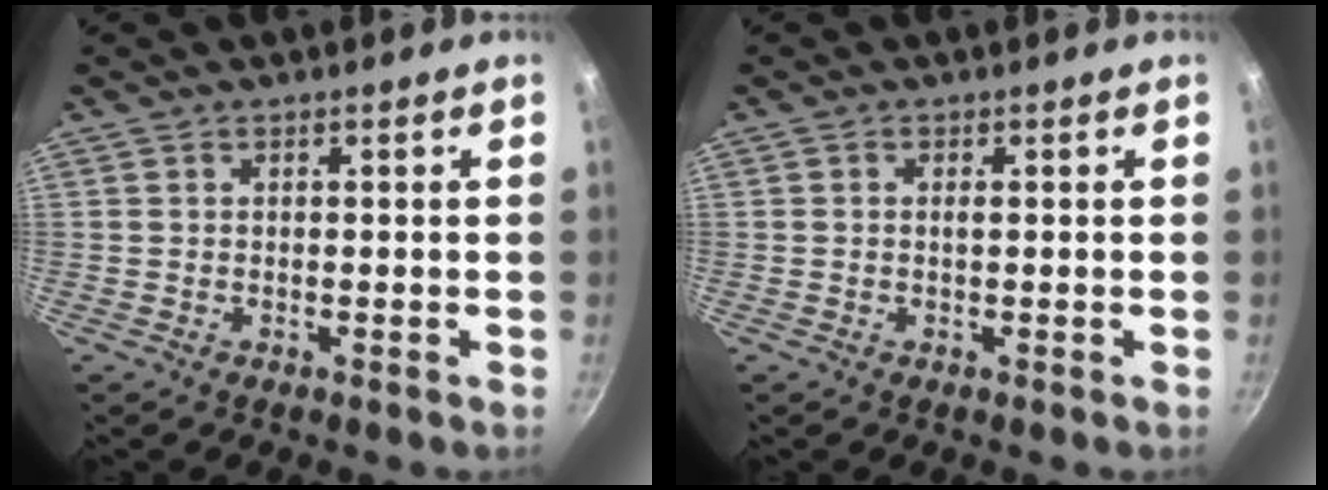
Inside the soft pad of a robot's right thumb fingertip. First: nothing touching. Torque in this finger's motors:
{"motor_torque": [-0.26, 0.29, 0.56, -0.21, -0.02]}